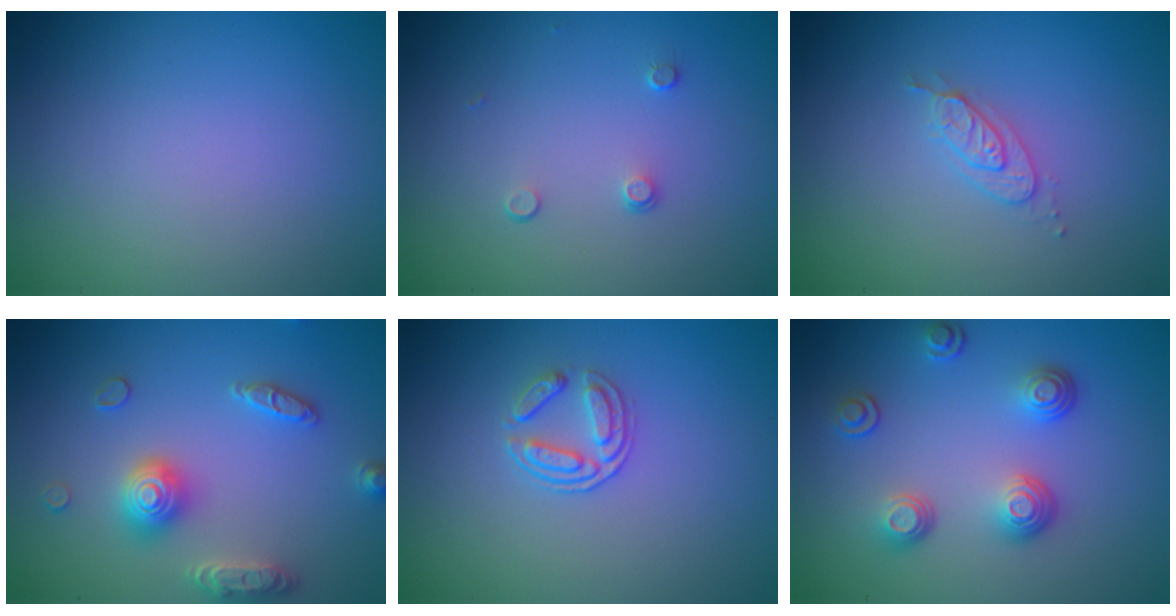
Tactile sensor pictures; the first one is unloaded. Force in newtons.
{"total": 0.9, "press": 0.6, "slide": 0.6}
{"total": 2.0, "press": 2.0, "slide": 0.4}
{"total": 3.7, "press": 3.7, "slide": 0.7}
{"total": 2.0, "press": 1.4, "slide": 1.4}
{"total": 3.6, "press": 2.8, "slide": 2.3}